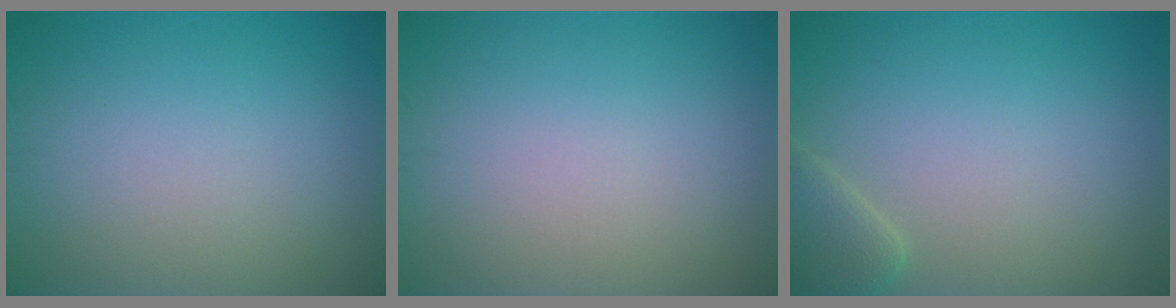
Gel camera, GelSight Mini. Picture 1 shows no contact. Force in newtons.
{"total": 0.0}
{"total": 2.6, "press": 2.6, "slide": 0.2}